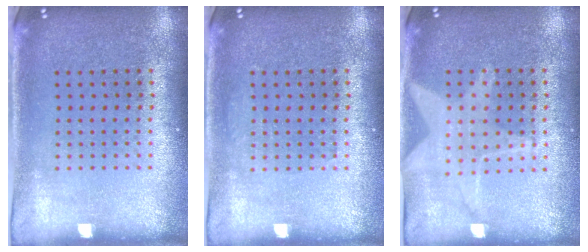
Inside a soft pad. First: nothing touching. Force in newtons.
{"total": 0.6, "press": 0.6, "slide": 0.1}
{"total": 1.3, "press": 1.2, "slide": 0.3}